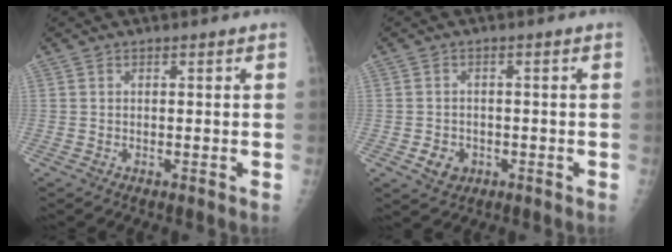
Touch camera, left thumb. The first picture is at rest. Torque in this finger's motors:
{"motor_torque": [-0.20, 0.18, 0.10, -0.02, 0.00]}